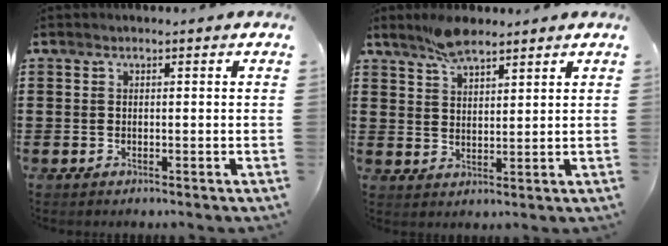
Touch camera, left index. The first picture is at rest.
{"total": 4.9, "force": [4.1, 1.5, 2.1], "torque": [-0.051, -0.001, 0.077]}